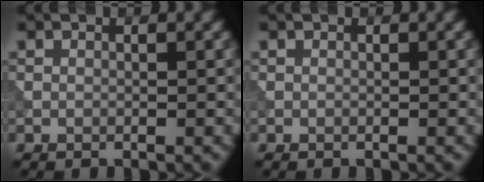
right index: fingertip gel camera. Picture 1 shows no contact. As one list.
[{"total": 0.0}]